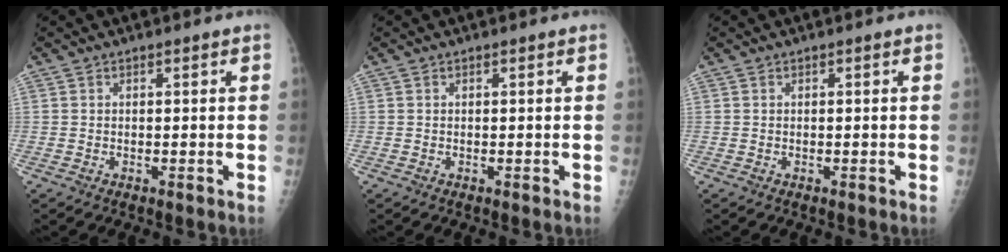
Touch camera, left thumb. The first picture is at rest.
{"total": 0.0}
{"total": 0.0}